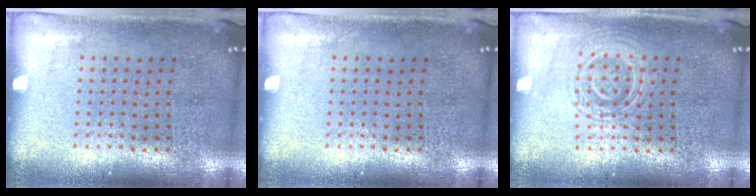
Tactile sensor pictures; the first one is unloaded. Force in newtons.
{"total": 0.0}
{"total": 1.4, "press": 1.3, "slide": 0.3}